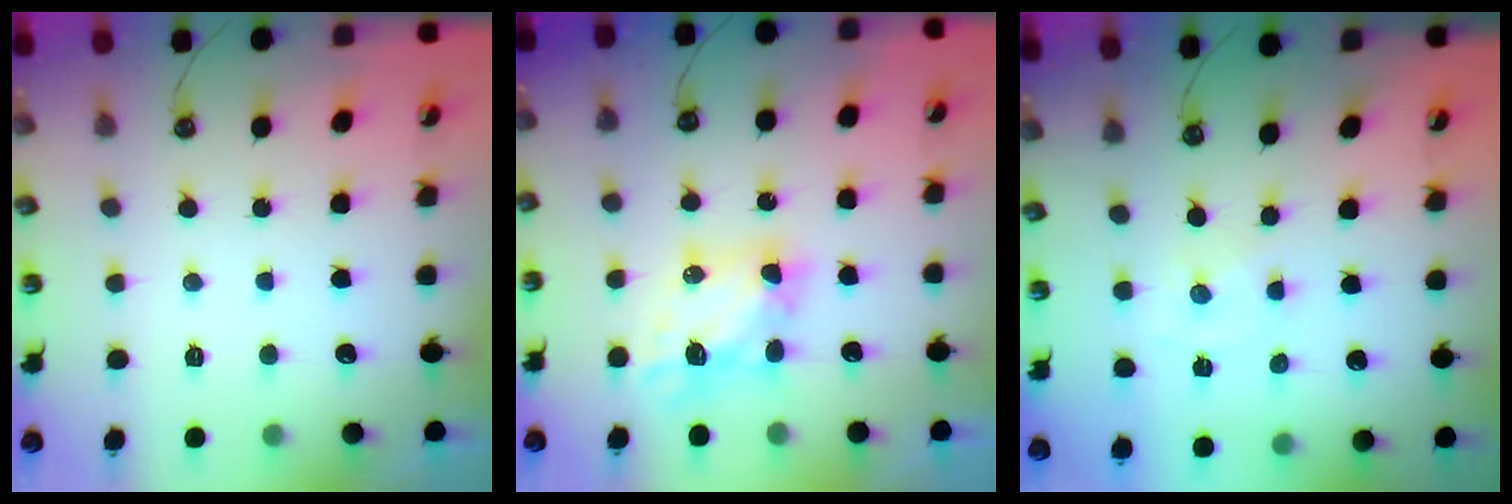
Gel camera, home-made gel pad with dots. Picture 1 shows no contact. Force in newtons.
{"total": 5.6, "press": 5.6, "slide": 0.5}
{"total": 0.0}